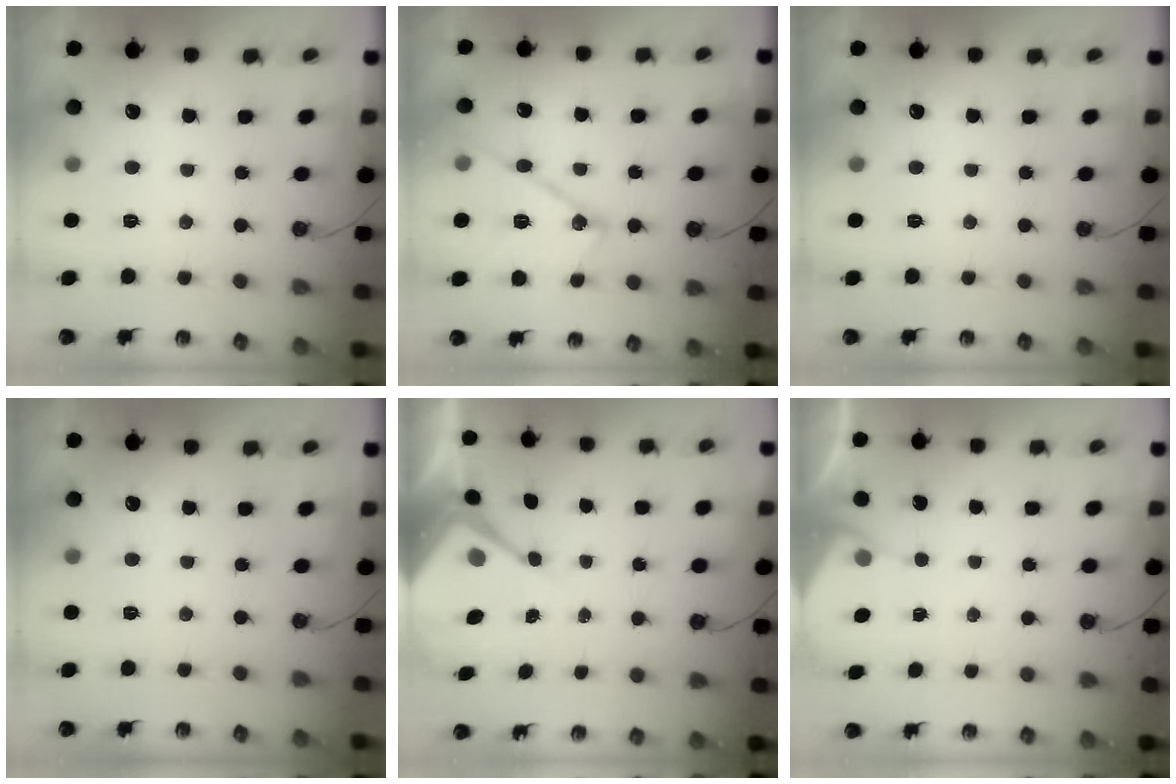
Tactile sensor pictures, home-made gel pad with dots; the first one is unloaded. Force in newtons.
{"total": 17.3, "press": 17.2, "slide": 1.6}
{"total": 0.0}
{"total": 0.0}
{"total": 7.8, "press": 7.8, "slide": 0.6}
{"total": 2.6, "press": 2.6, "slide": 0.4}